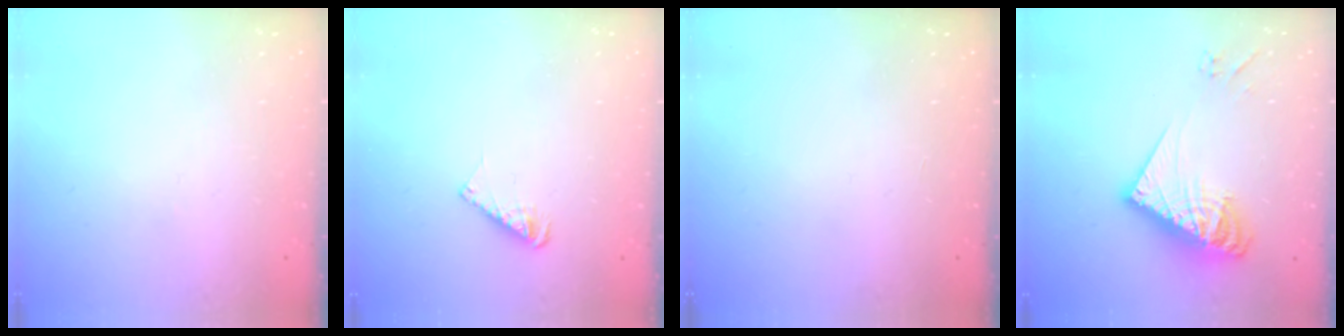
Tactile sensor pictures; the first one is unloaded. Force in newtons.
{"total": 3.9, "press": 3.9, "slide": 0.4}
{"total": 0.0}
{"total": 15.0, "press": 15.0, "slide": 0.4}